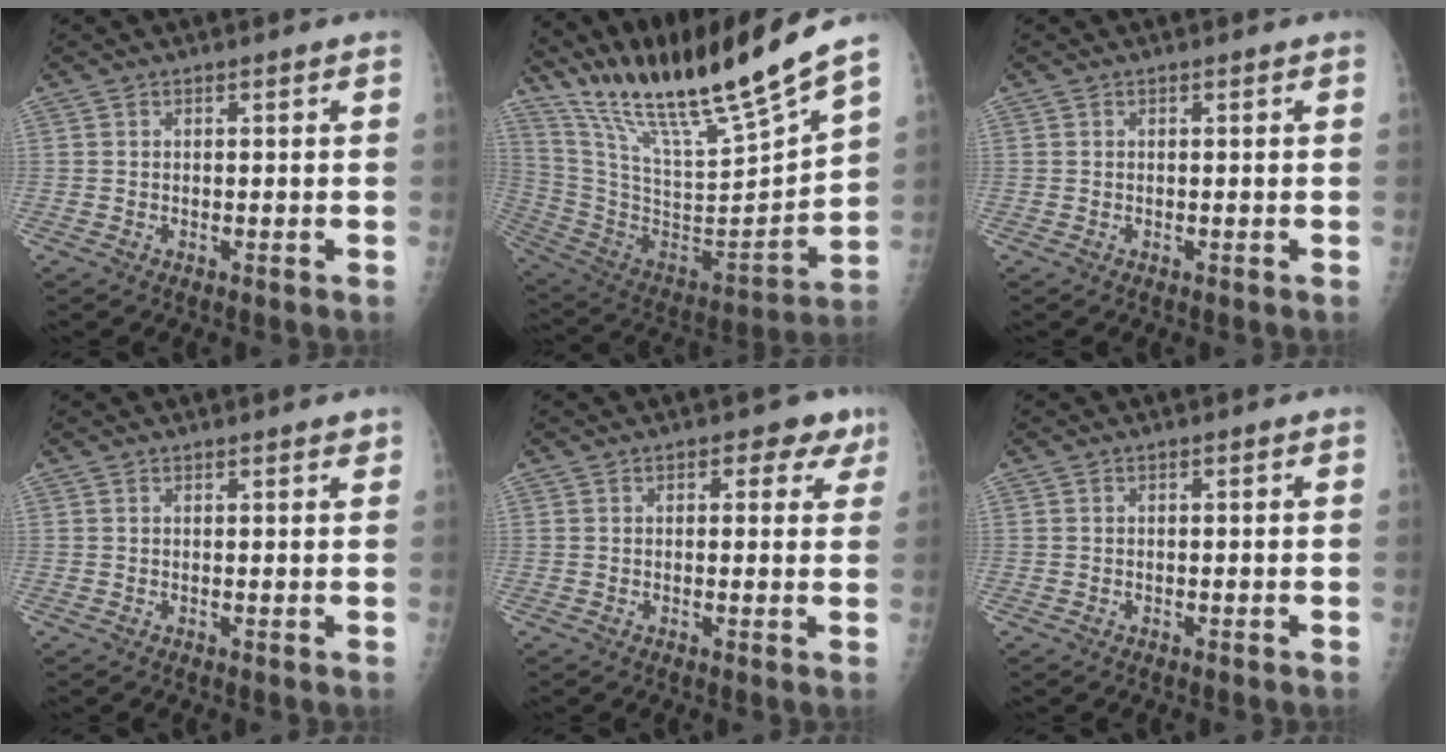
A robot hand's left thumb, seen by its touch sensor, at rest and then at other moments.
{"total": 25.0, "force": [21.0, 0.7, 13.4], "torque": [-0.213, -0.123, 0.375]}
{"total": 0.0}
{"total": 1.3, "force": [1.0, 0.4, 0.6], "torque": [-0.004, -0.003, 0.012]}
{"total": 4.7, "force": [2.4, 2.9, 2.8], "torque": [0.005, -0.004, 0.020]}
{"total": 0.0}